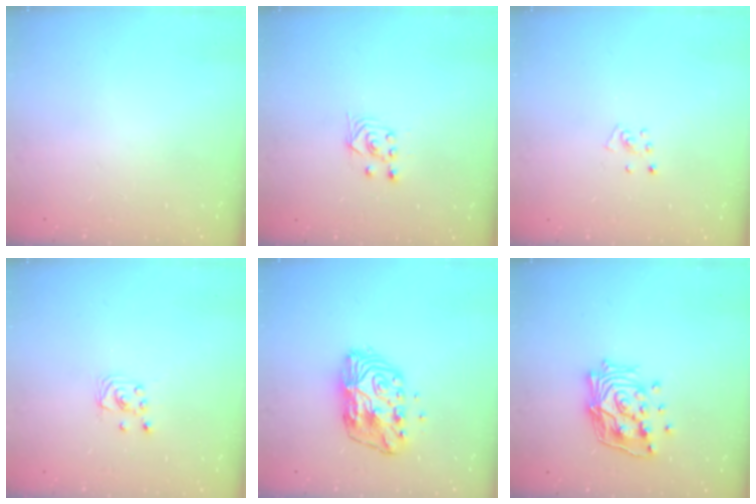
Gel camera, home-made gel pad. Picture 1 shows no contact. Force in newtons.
{"total": 2.8, "press": 2.4, "slide": 1.4}
{"total": 3.7, "press": 3.7, "slide": 0.3}
{"total": 2.2, "press": 2.2, "slide": 0.2}
{"total": 12.5, "press": 12.5, "slide": 1.0}
{"total": 15.1, "press": 14.9, "slide": 1.9}